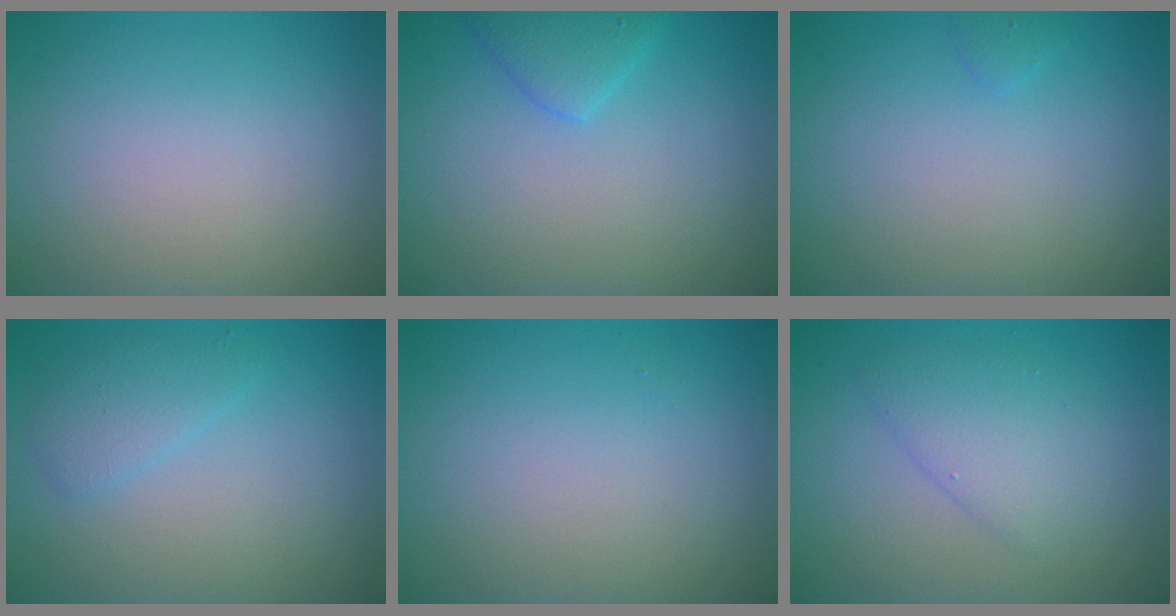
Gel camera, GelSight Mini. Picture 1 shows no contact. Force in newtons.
{"total": 2.3, "press": 2.3, "slide": 0.1}
{"total": 0.5, "press": 0.5, "slide": 0.1}
{"total": 2.0, "press": 2.0, "slide": 0.1}
{"total": 0.0}
{"total": 3.0, "press": 3.0, "slide": 0.3}